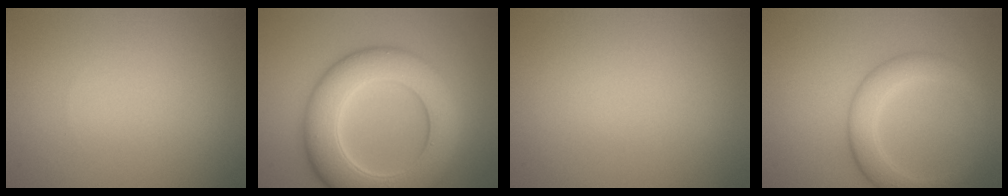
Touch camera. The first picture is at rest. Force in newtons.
{"total": 10.3, "press": 10.2, "slide": 0.3}
{"total": 0.0}
{"total": 4.2, "press": 4.2, "slide": 0.1}